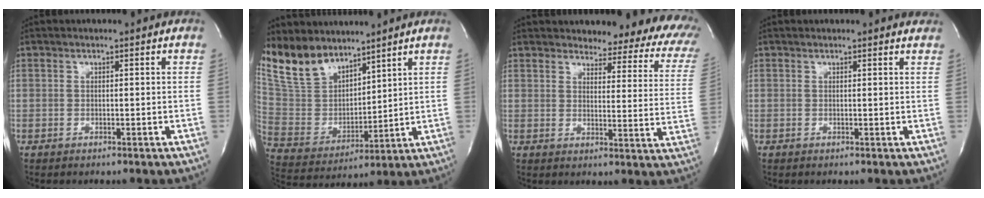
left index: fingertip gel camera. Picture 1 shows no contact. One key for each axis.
{"total": 12.3, "fx": 10.5, "fy": 5.3, "fz": 3.7, "tx": -0.092, "ty": 0.012, "tz": 0.221}
{"total": 17.4, "fx": 15.2, "fy": 4.9, "fz": 7.0, "tx": -0.065, "ty": -0.045, "tz": 0.156}
{"total": 3.8, "fx": 3.7, "fy": 0.5, "fz": 0.6, "tx": -0.008, "ty": 0.005, "tz": 0.027}